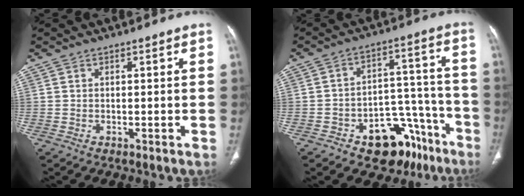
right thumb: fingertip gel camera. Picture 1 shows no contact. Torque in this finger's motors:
{"motor_torque": [2.67, 0.31, 0.98, -0.80, 0.01]}